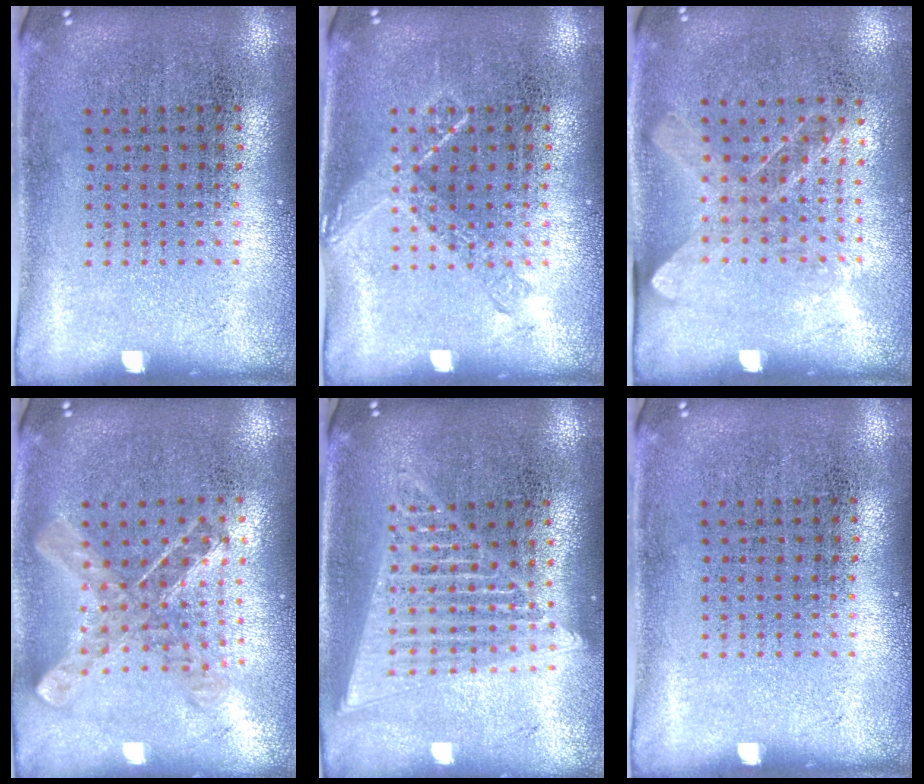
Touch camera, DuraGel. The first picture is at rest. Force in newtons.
{"total": 1.9, "press": 1.8, "slide": 0.4}
{"total": 1.3, "press": 1.0, "slide": 0.8}
{"total": 0.9, "press": 0.9, "slide": 0.1}
{"total": 1.8, "press": 1.6, "slide": 0.9}
{"total": 0.0}